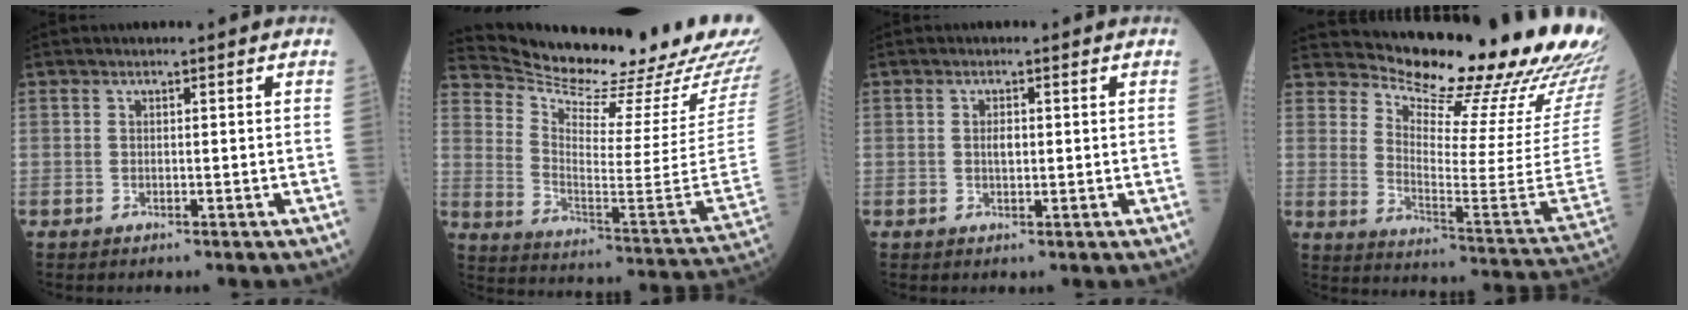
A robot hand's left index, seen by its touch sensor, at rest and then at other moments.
{"total": 28.5, "force": [25.5, 3.0, 12.4], "torque": [-0.202, -0.103, 0.339]}
{"total": 1.5, "force": [0.0, 0.7, 1.3], "torque": [-0.023, -0.002, 0.000]}
{"total": 25.6, "force": [23.6, 2.3, 9.5], "torque": [-0.152, -0.142, 0.292]}